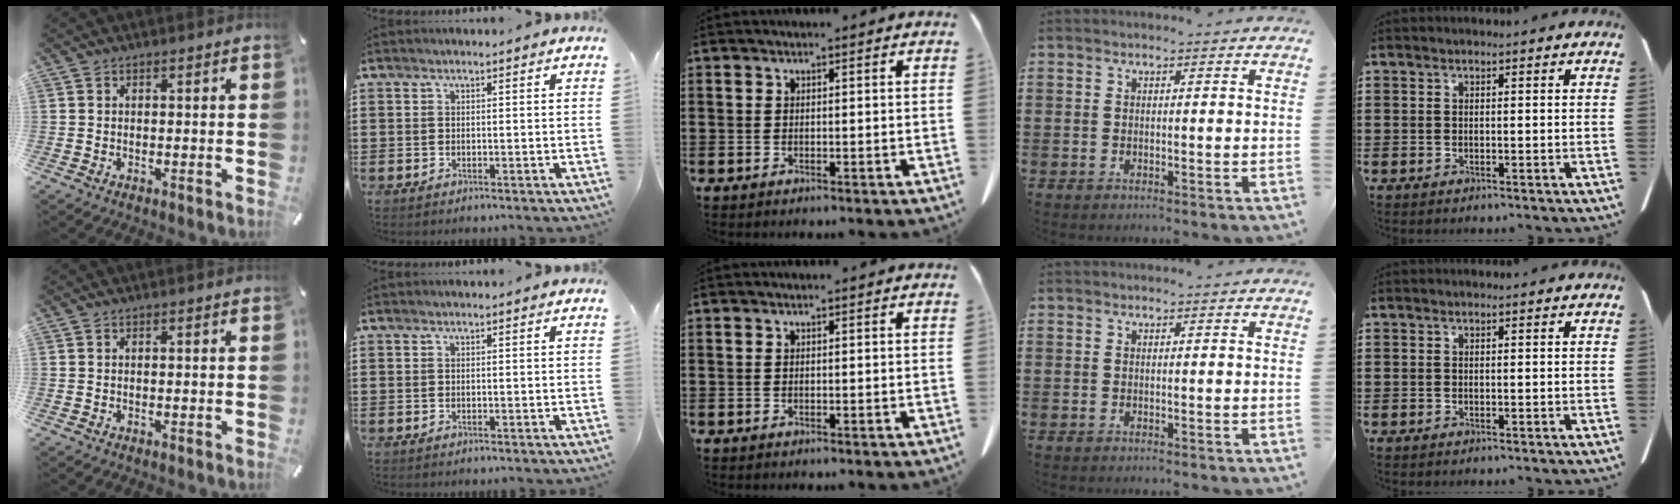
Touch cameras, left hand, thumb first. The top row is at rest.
{}